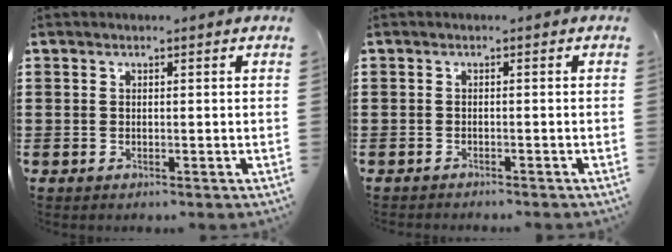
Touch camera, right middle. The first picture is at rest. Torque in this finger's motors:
{"motor_torque": [1.02, -0.21, 0.06, 0.02]}